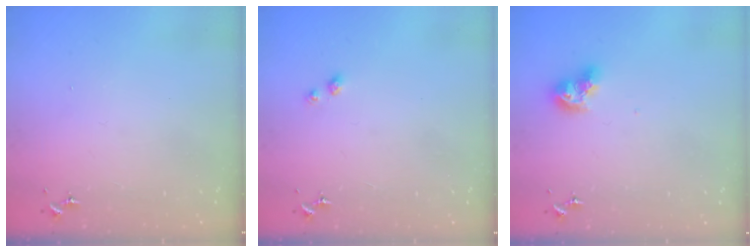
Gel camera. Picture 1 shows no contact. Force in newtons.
{"total": 3.4, "press": 3.4, "slide": 0.2}
{"total": 9.2, "press": 9.2, "slide": 1.1}